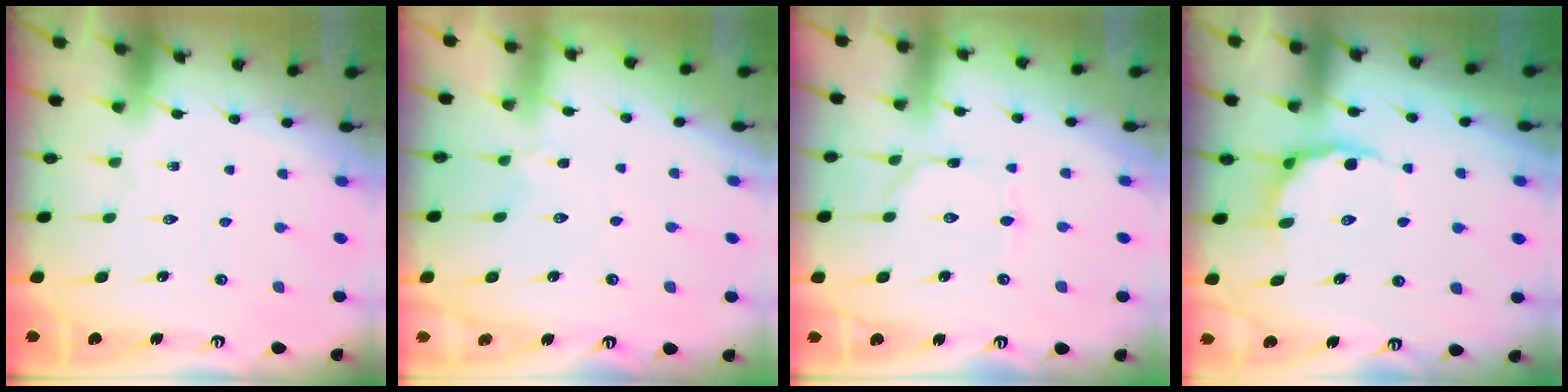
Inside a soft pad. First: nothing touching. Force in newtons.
{"total": 2.6, "press": 2.5, "slide": 0.4}
{"total": 1.5, "press": 1.5, "slide": 0.1}
{"total": 7.7, "press": 7.2, "slide": 2.6}